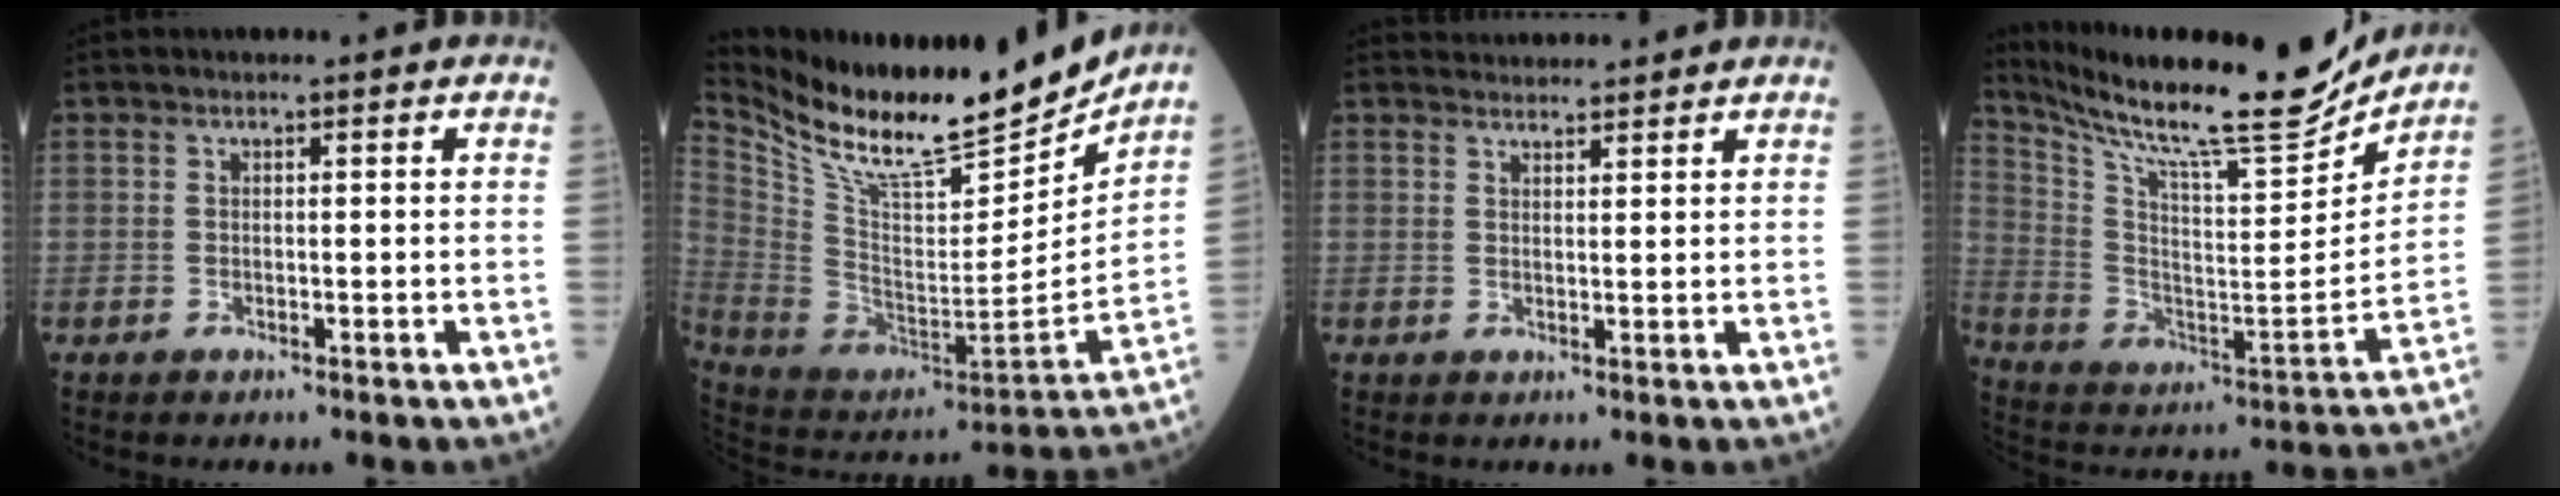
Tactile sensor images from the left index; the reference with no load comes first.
{"total": 23.4, "force": [20.3, 3.9, 11.1], "torque": [-0.207, -0.041, 0.339]}
{"total": 4.5, "force": [4.4, 0.5, 0.2], "torque": [-0.006, 0.022, 0.064]}
{"total": 23.3, "force": [21.0, 1.6, 9.9], "torque": [-0.190, -0.059, 0.329]}